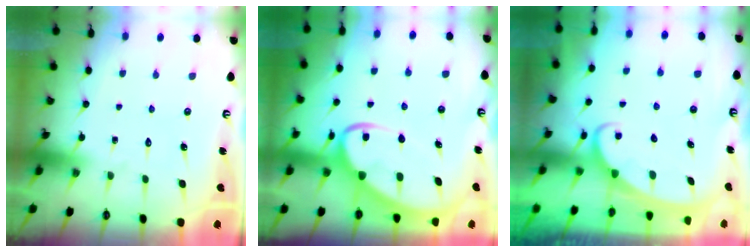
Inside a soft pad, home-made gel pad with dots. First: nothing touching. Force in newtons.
{"total": 7.5, "press": 7.4, "slide": 0.9}
{"total": 2.6, "press": 2.6, "slide": 0.3}